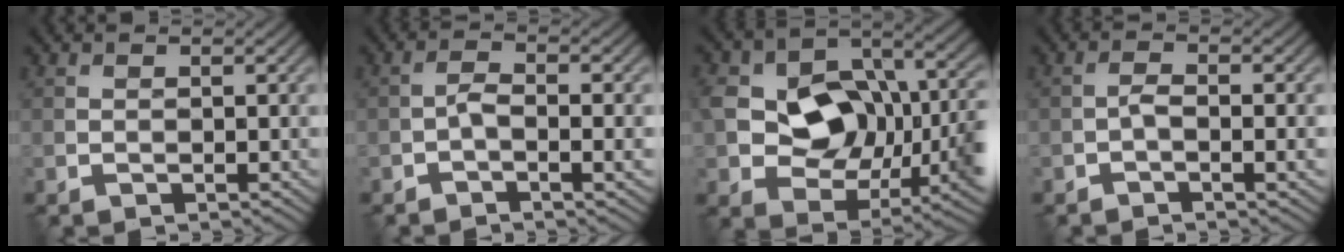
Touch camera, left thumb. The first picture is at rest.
{"total": 3.0, "force": [-1.2, 0.9, 2.6], "torque": [-0.052, 0.003, -0.028]}
{"total": 15.0, "force": [0.3, 10.6, 10.6], "torque": [-0.186, -0.009, 0.014]}
{"total": 2.7, "force": [-1.0, 0.7, 2.4], "torque": [-0.048, 0.003, -0.024]}